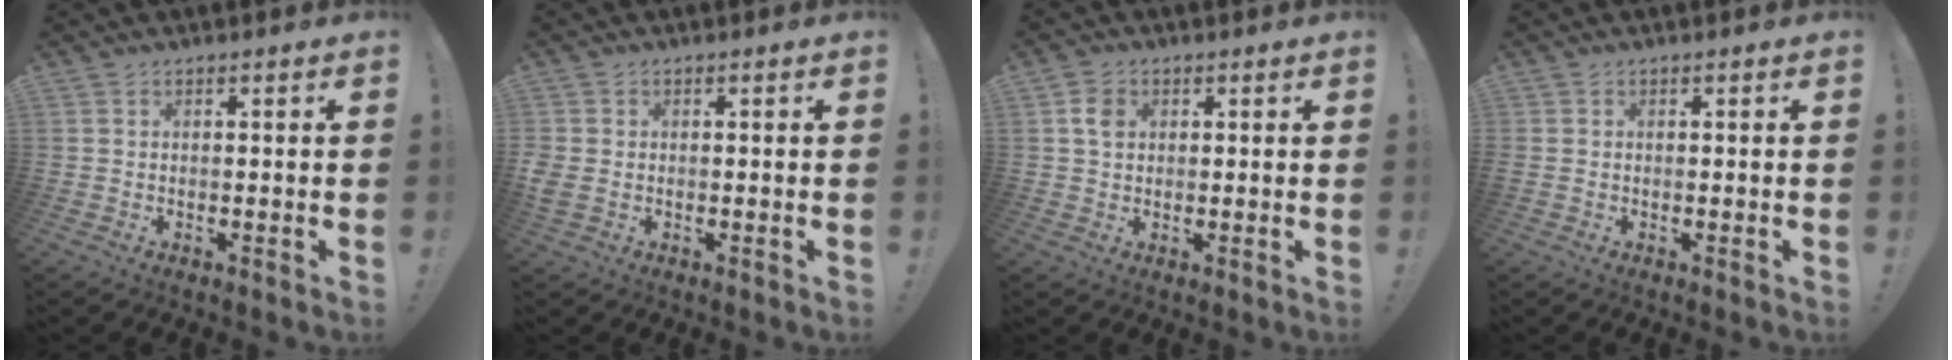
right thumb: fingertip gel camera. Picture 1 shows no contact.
{"total": 3.0, "force": [-0.1, 2.3, 2.0], "torque": [-0.040, -0.006, -0.003]}
{"total": 4.5, "force": [1.2, 3.6, 2.4], "torque": [-0.034, 0.003, 0.022]}
{"total": 0.7, "force": [-0.3, 0.7, 0.3], "torque": [-0.005, 0.003, -0.004]}